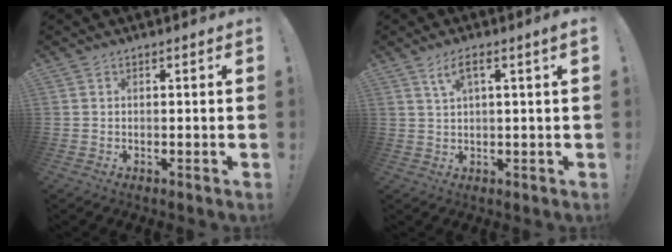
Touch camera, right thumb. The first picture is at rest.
{"total": 4.4, "force": [1.6, 0.5, 4.1], "torque": [-0.079, 0.003, 0.026]}